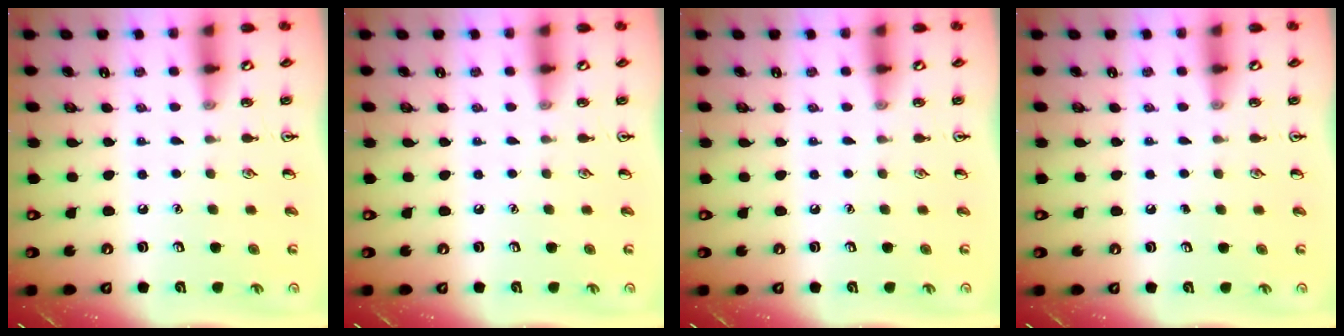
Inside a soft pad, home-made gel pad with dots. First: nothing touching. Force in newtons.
{"total": 0.0}
{"total": 0.0}
{"total": 0.0}